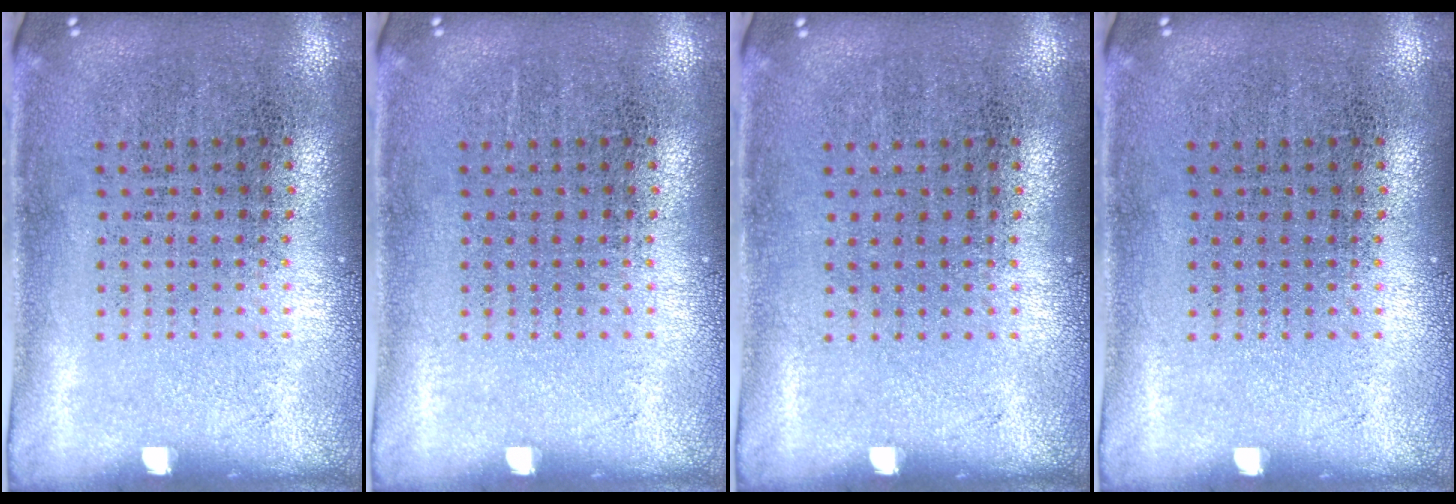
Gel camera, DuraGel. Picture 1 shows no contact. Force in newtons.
{"total": 0.0}
{"total": 0.0}
{"total": 0.0}